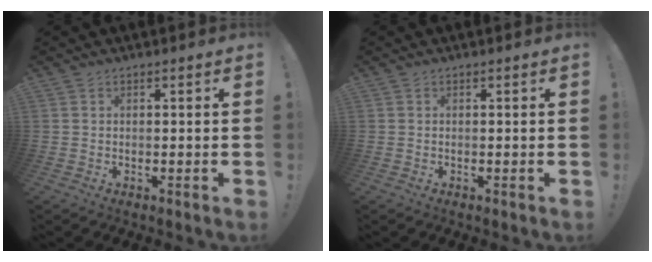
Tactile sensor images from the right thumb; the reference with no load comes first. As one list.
[{"total": 0.0}]